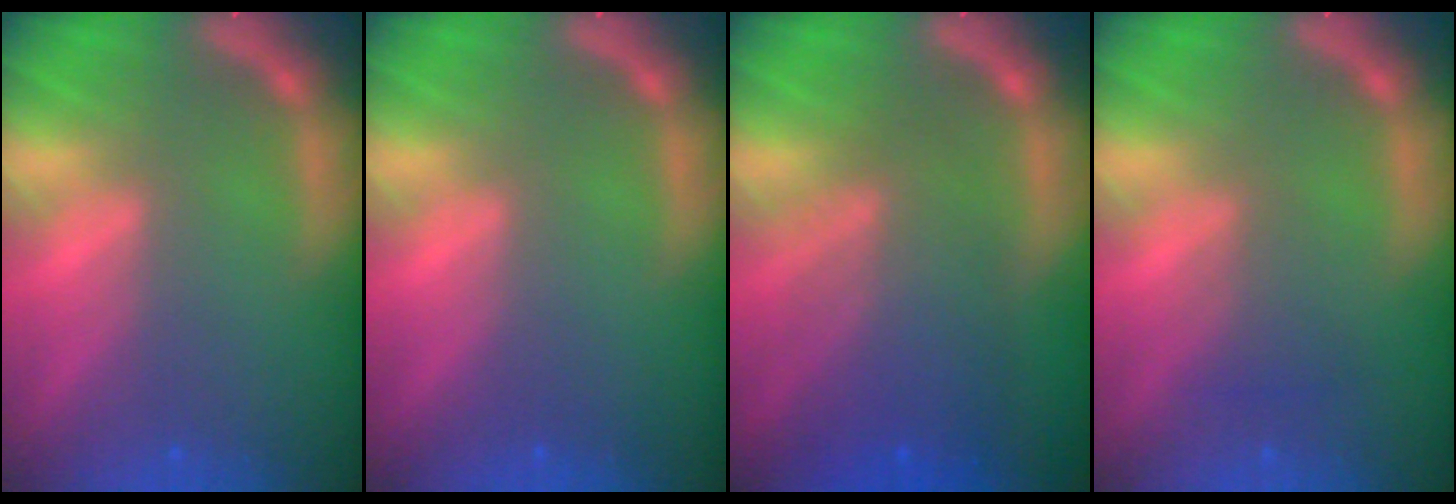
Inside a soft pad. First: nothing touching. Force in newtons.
{"total": 0.0}
{"total": 7.0}
{"total": 2.0}